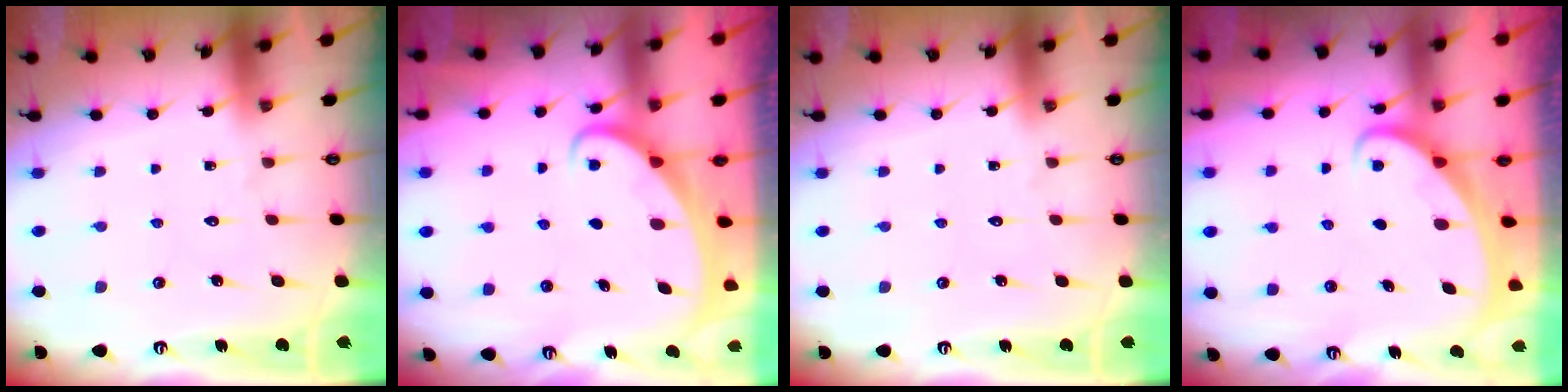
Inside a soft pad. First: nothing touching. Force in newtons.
{"total": 2.1, "press": 2.1, "slide": 0.2}
{"total": 0.0}
{"total": 1.9, "press": 1.9, "slide": 0.2}